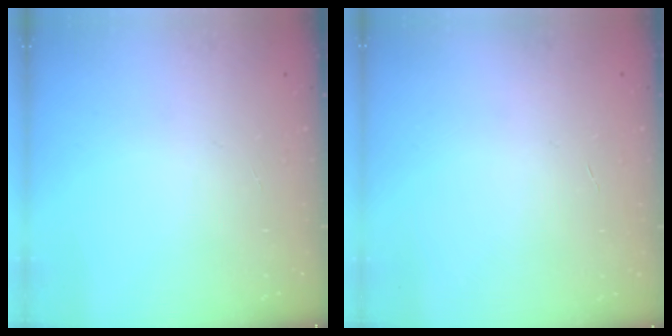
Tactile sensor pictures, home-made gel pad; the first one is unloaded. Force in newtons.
{"total": 0.0}